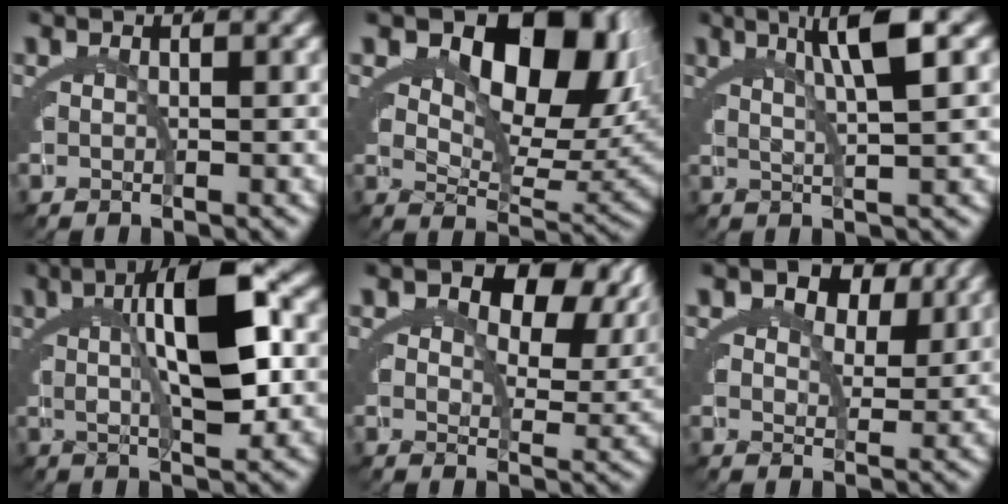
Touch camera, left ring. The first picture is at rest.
{"total": 12.6, "force": [4.8, 7.4, 9.0], "torque": [-0.142, -0.011, 0.078]}
{"total": 5.0, "force": [2.6, -0.3, 4.3], "torque": [-0.057, 0.017, 0.040]}
{"total": 9.9, "force": [1.3, 2.8, 9.4], "torque": [-0.137, 0.027, 0.014]}
{"total": 6.7, "force": [2.4, 4.5, 4.4], "torque": [-0.058, -0.010, 0.033]}
{"total": 5.2, "force": [2.2, 4.0, 2.5], "torque": [-0.037, -0.013, 0.032]}